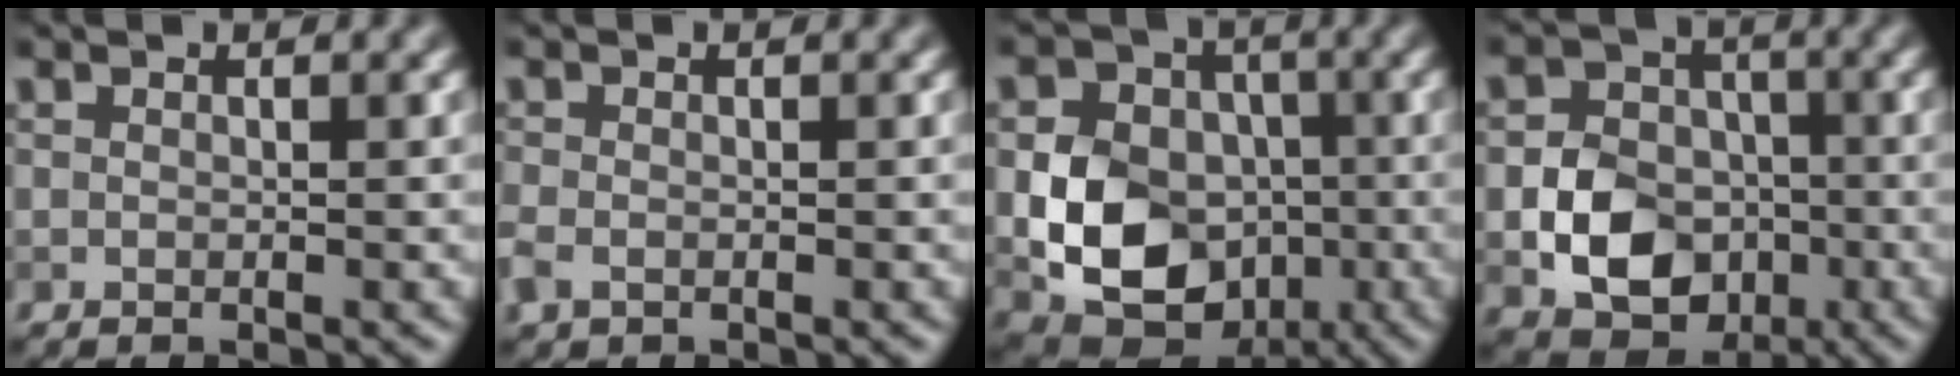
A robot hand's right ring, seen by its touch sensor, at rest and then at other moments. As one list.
[{"total": 1.5, "force": [-0.8, 1.0, 0.9], "torque": [-0.022, -0.003, -0.018]}, {"total": 9.4, "force": [-1.6, 7.6, 5.4], "torque": [-0.096, -0.009, -0.039]}, {"total": 6.9, "force": [-2.0, 5.5, 3.6], "torque": [-0.061, -0.007, -0.040]}]